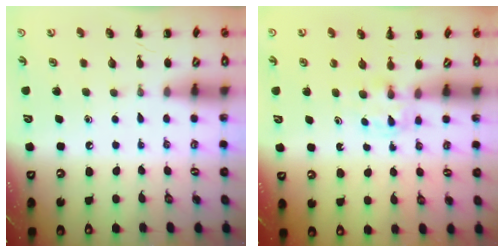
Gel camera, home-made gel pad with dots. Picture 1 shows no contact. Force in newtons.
{"total": 2.7, "press": 2.5, "slide": 1.0}